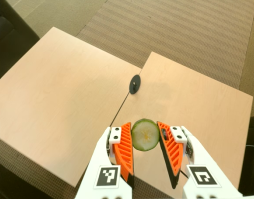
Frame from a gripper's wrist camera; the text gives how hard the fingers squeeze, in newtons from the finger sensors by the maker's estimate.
{"total": 10.7, "left": 10.8, "right": 10.7}